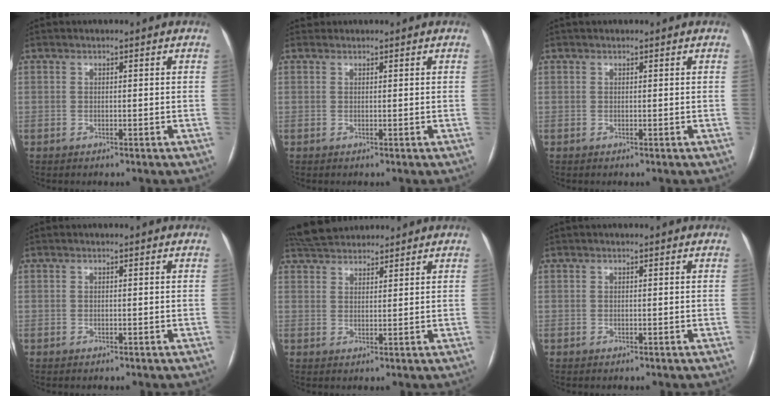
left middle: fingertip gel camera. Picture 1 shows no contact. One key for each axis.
{"total": 0.5, "fx": 0.5, "fy": 0.2, "fz": -0.2, "tx": -0.001, "ty": 0.009, "tz": 0.010}
{"total": 0.7, "fx": 0.6, "fy": 0.3, "fz": 0.1, "tx": -0.008, "ty": 0.016, "tz": 0.012}
{"total": 0.0}
{"total": 7.4, "fx": 6.9, "fy": 1.9, "fz": 1.7, "tx": -0.036, "ty": 0.033, "tz": 0.119}
{"total": 0.0}